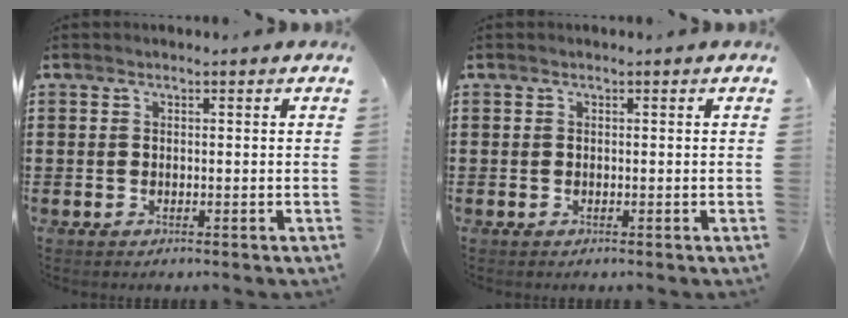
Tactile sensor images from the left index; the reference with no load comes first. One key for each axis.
{"total": 0.0}